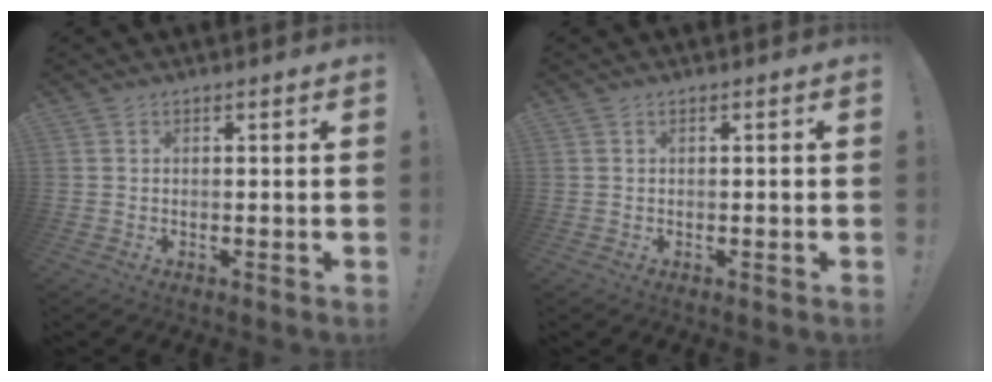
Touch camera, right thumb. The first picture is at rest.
{"total": 0.0}